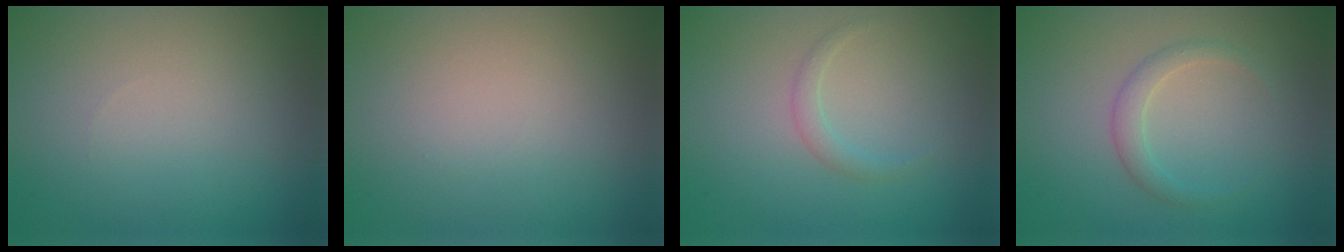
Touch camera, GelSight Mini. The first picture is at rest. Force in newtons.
{"total": 0.0}
{"total": 1.1, "press": 1.1, "slide": 0.1}
{"total": 1.7, "press": 1.7, "slide": 0.1}